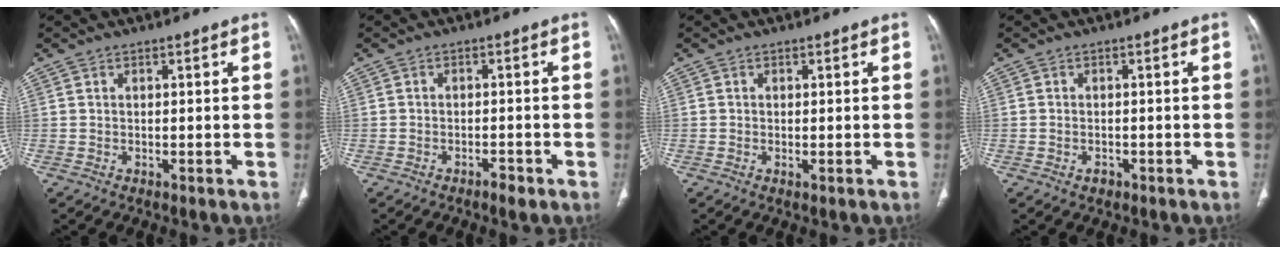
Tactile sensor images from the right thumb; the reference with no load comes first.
{"total": 2.1, "force": [-1.4, 0.7, 1.3], "torque": [-0.022, 0.006, -0.024]}
{"total": 0.7, "force": [-0.2, 0.3, 0.6], "torque": [-0.014, -0.003, -0.004]}
{"total": 1.4, "force": [-0.8, 1.0, 0.7], "torque": [-0.010, 0.007, -0.009]}